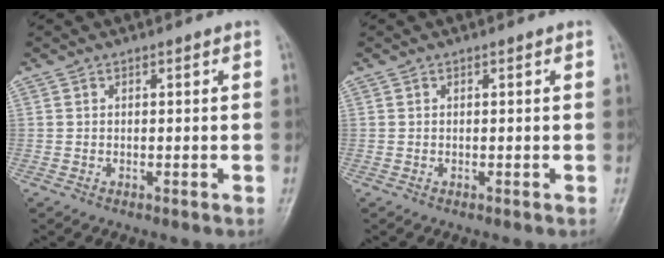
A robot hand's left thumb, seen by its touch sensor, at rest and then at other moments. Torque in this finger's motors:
{"motor_torque": [0.01, 0.01, -0.05, -0.04, 0.00]}